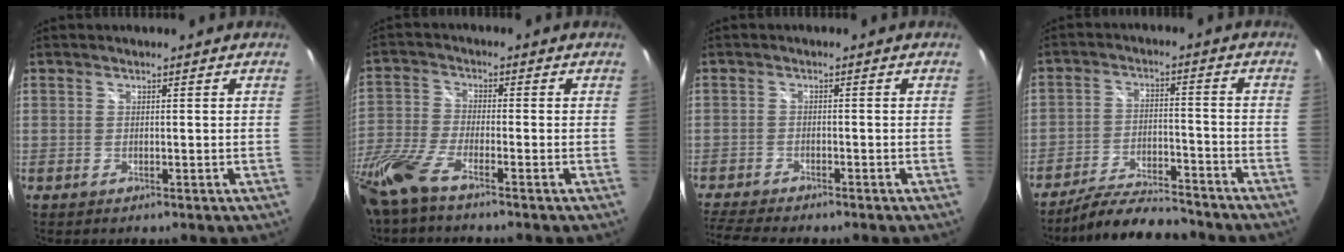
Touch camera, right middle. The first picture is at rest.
{"total": 10.7, "force": [-8.0, 2.1, 6.8], "torque": [-0.165, -0.025, -0.166]}
{"total": 7.0, "force": [-6.3, 0.7, 2.9], "torque": [-0.081, -0.022, -0.108]}
{"total": 11.7, "force": [-10.7, 2.1, 4.2], "torque": [-0.100, -0.002, -0.169]}